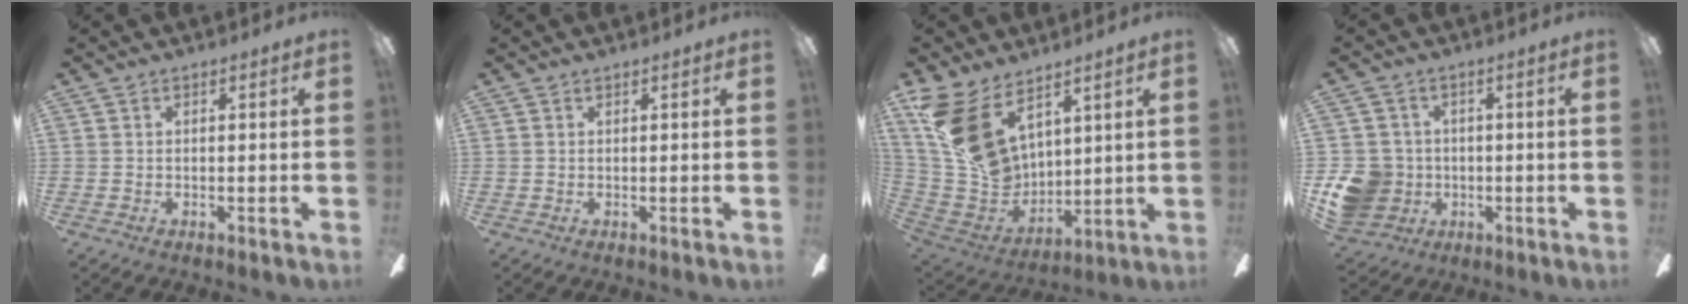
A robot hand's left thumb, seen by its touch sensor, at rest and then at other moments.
{"total": 0.0}
{"total": 19.2, "force": [10.1, 12.2, 11.0], "torque": [-0.247, -0.053, 0.191]}
{"total": 10.5, "force": [-1.7, 9.7, 3.6], "torque": [-0.094, 0.022, -0.023]}